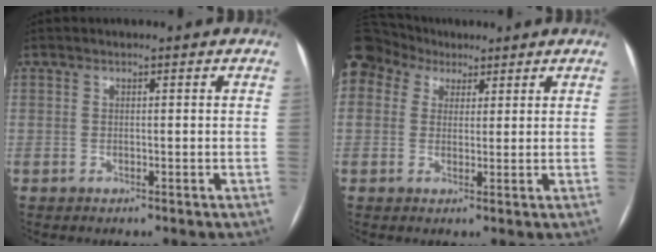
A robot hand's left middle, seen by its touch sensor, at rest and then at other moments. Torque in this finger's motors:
{"motor_torque": [1.37, -0.77, 1.06, 0.21]}